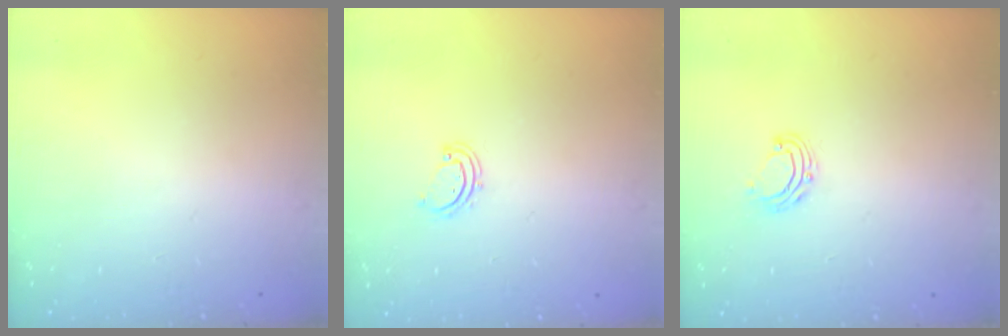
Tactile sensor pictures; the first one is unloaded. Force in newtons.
{"total": 2.9, "press": 2.9, "slide": 0.3}
{"total": 6.6, "press": 6.6, "slide": 0.7}